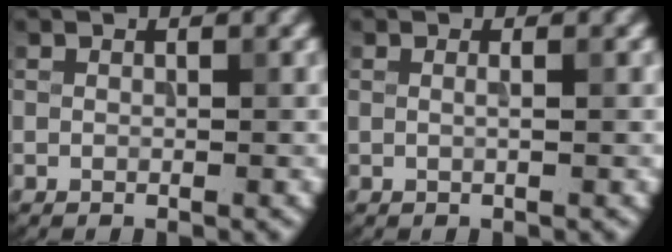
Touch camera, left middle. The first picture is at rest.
{"total": 0.8, "force": [0.1, 0.2, 0.8], "torque": [-0.012, 0.002, -0.004]}